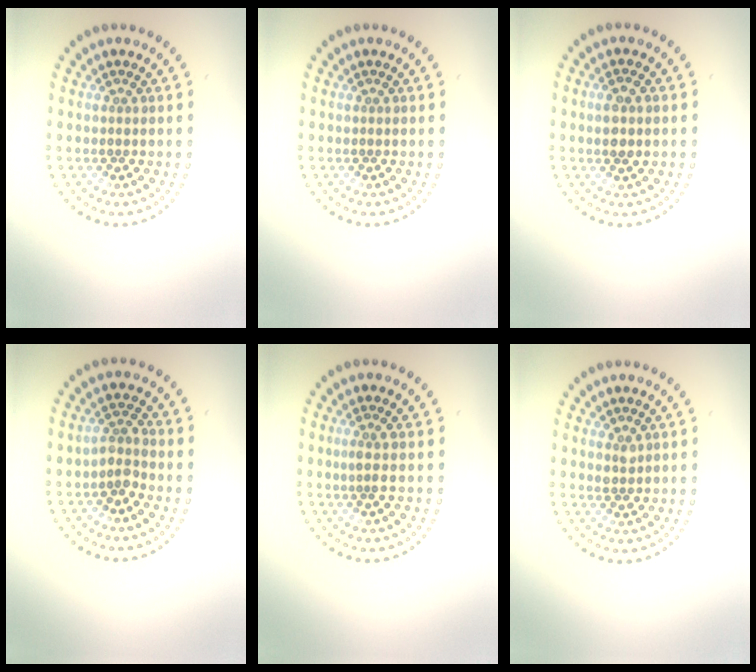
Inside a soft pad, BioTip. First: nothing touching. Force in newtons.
{"total": 0.0}
{"total": 1.9, "press": 1.9, "slide": 0.4}
{"total": 2.0, "press": 1.5, "slide": 1.2}
{"total": 1.0, "press": 0.6, "slide": 0.7}
{"total": 1.0, "press": 1.0, "slide": 0.1}